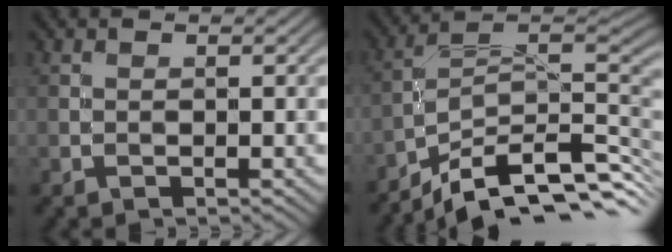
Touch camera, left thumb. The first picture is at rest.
{"total": 11.7, "force": [-7.0, 4.0, 8.4], "torque": [-0.155, 0.004, -0.117]}